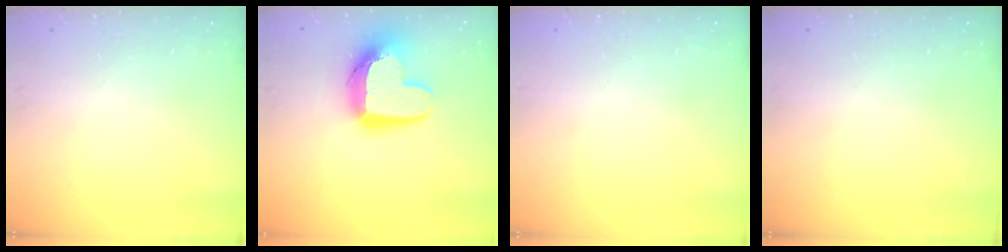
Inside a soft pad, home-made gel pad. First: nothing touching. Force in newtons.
{"total": 14.6, "press": 14.6, "slide": 1.4}
{"total": 0.0}
{"total": 0.0}